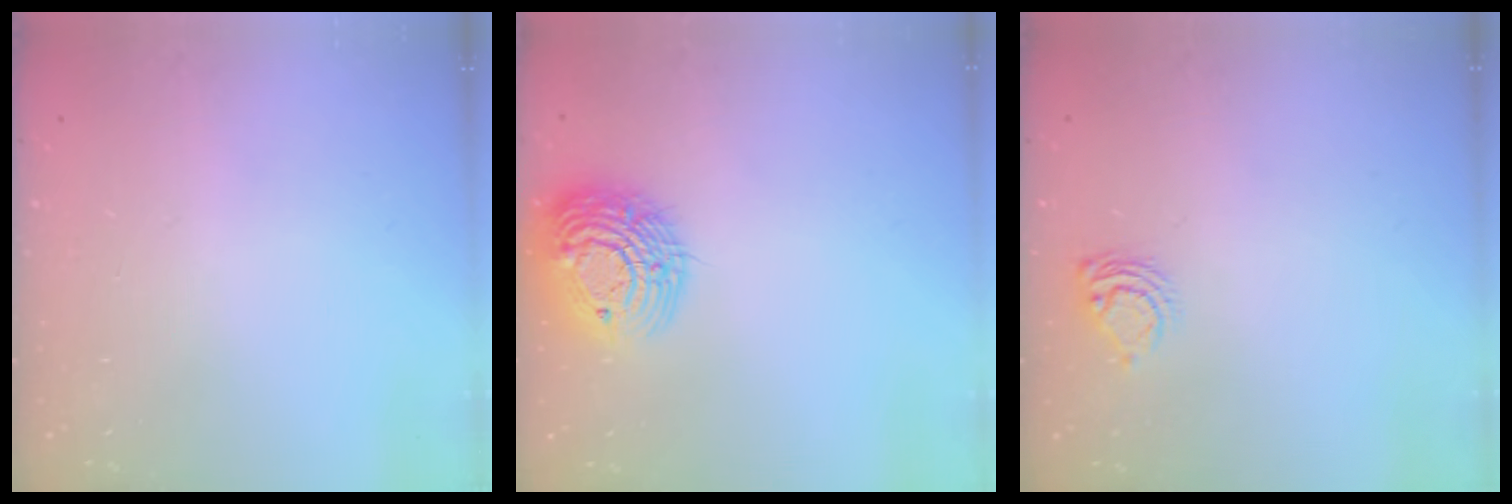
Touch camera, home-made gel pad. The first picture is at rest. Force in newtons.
{"total": 16.8, "press": 16.7, "slide": 1.3}
{"total": 6.4, "press": 6.4, "slide": 0.4}